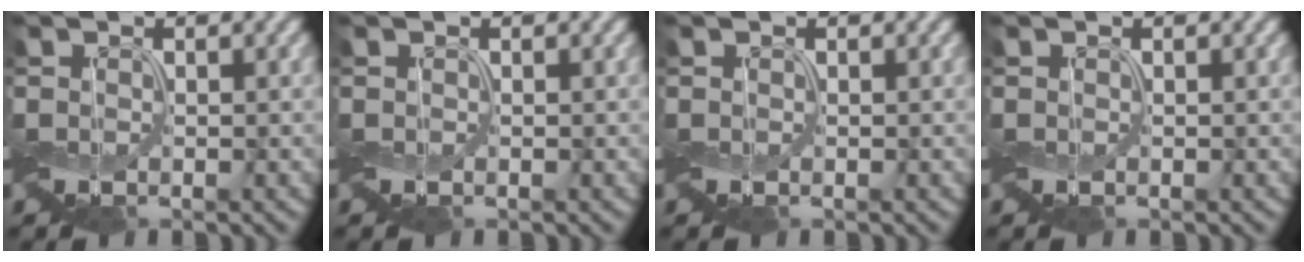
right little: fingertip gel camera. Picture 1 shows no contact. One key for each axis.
{"total": 0.0}
{"total": 0.0}
{"total": 0.0}